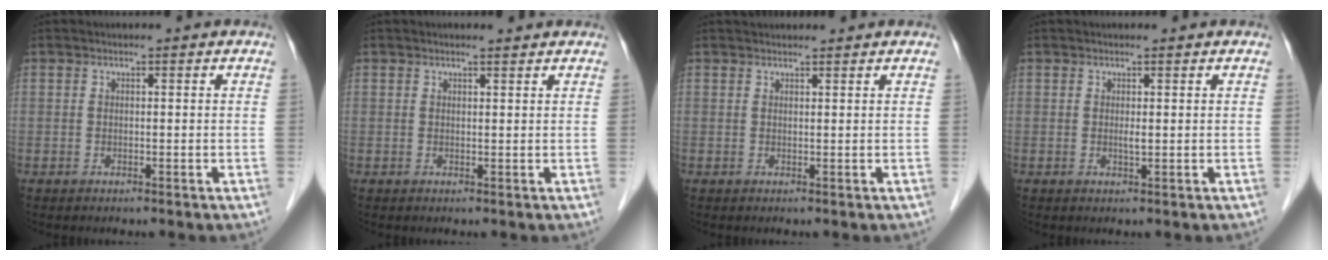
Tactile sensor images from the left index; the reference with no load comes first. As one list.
[{"total": 1.2, "force": [1.2, 0.1, 0.5], "torque": [-0.012, 0.004, 0.019]}, {"total": 3.0, "force": [3.0, 0.3, 0.6], "torque": [-0.008, 0.027, 0.043]}, {"total": 0.8, "force": [0.2, 0.1, 0.7], "torque": [-0.018, -0.001, 0.004]}]